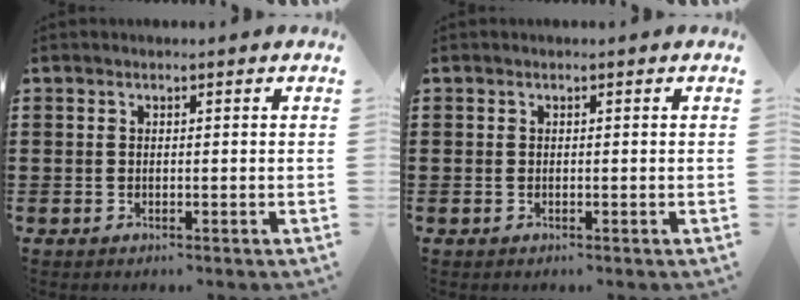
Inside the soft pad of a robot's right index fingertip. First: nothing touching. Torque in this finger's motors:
{"motor_torque": [1.56, 0.59, 0.00, -0.01]}